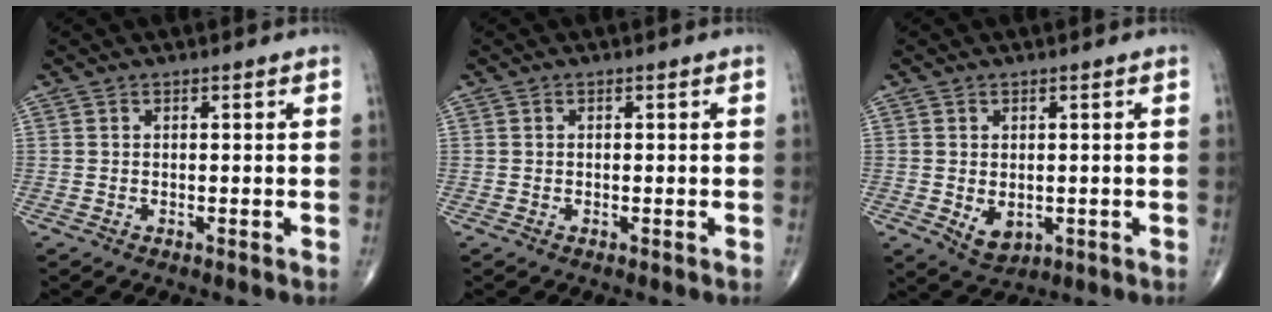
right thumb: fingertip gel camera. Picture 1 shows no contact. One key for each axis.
{"total": 0.0}
{"total": 4.4, "fx": -0.6, "fy": 3.1, "fz": 3.1, "tx": -0.038, "ty": -0.009, "tz": 0.005}